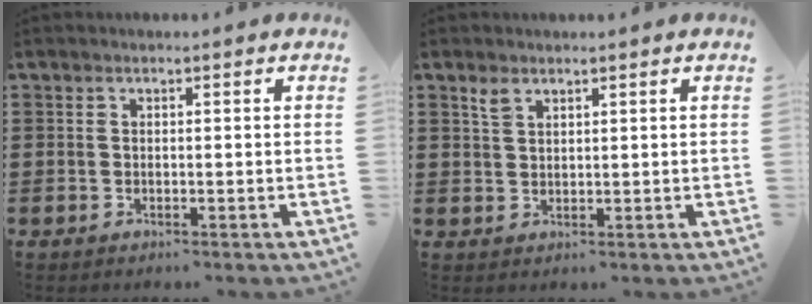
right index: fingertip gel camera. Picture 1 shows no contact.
{"total": 2.1, "force": [1.6, 0.9, 1.0], "torque": [-0.023, 0.002, 0.030]}